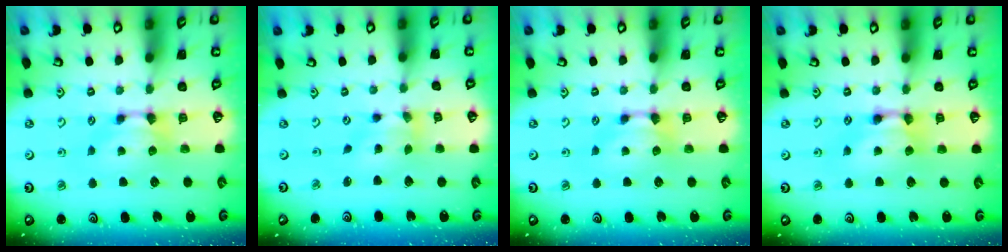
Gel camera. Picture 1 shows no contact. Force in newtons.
{"total": 3.5, "press": 3.1, "slide": 1.6}
{"total": 0.0}
{"total": 2.1, "press": 2.1, "slide": 0.1}